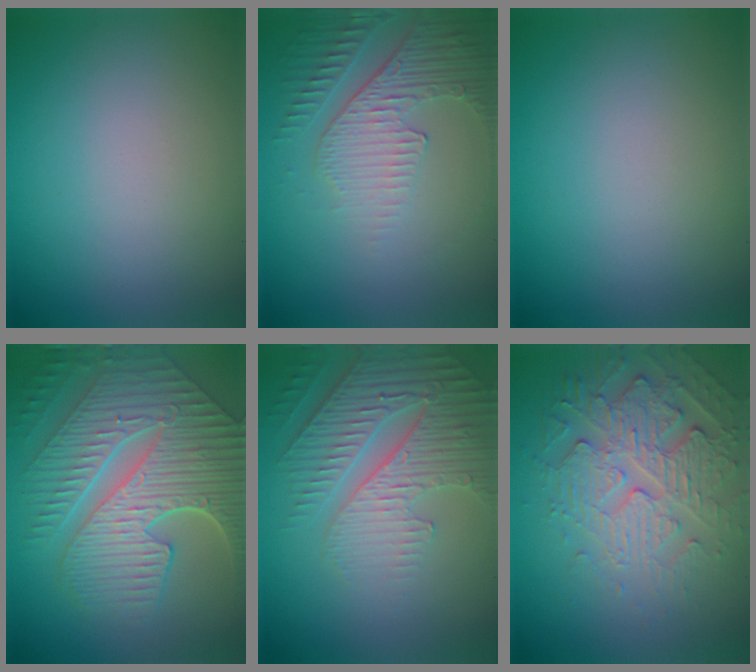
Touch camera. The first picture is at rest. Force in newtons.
{"total": 4.2, "press": 3.0, "slide": 2.9}
{"total": 0.0}
{"total": 10.6, "press": 7.3, "slide": 7.7}
{"total": 4.8, "press": 4.4, "slide": 1.9}
{"total": 4.8, "press": 4.2, "slide": 2.4}